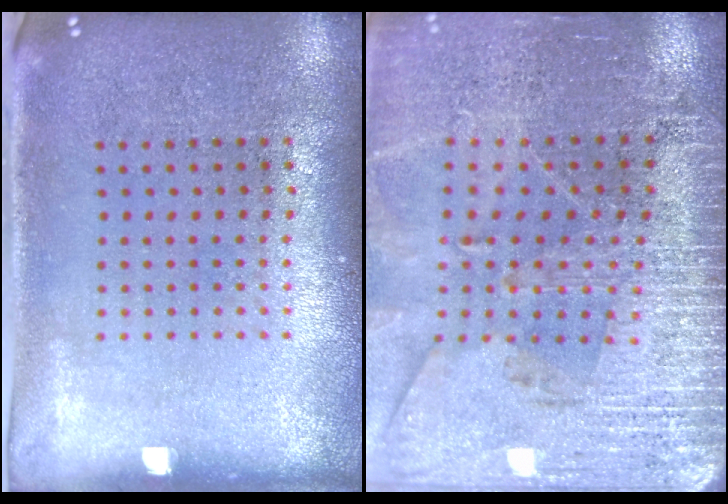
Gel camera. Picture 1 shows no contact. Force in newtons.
{"total": 3.1, "press": 3.1, "slide": 0.2}